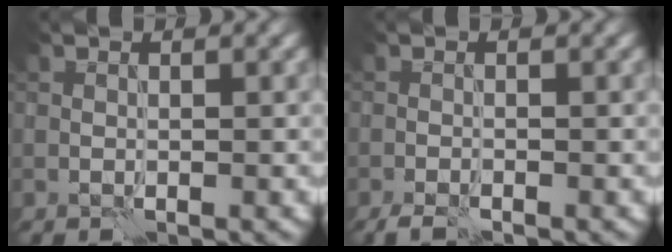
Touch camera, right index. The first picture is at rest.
{"total": 1.9, "force": [-1.6, 0.3, 1.1], "torque": [-0.023, -0.003, -0.028]}